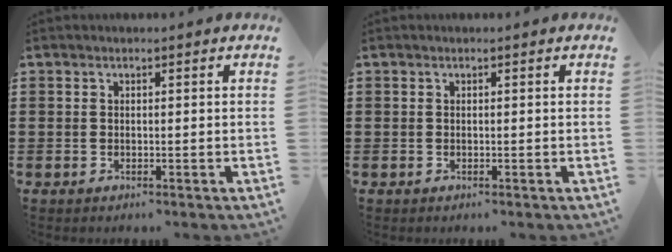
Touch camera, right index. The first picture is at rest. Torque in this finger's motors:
{"motor_torque": [-0.09, 0.05, 0.00, -0.01]}